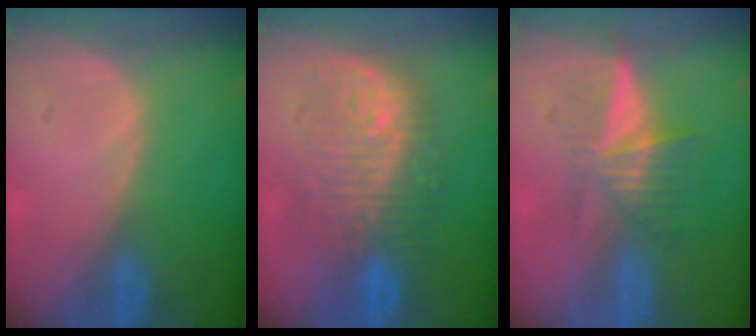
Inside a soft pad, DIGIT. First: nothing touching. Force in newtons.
{"total": 9.7, "press": 9.6, "slide": 0.9}
{"total": 6.3, "press": 5.3, "slide": 3.5}